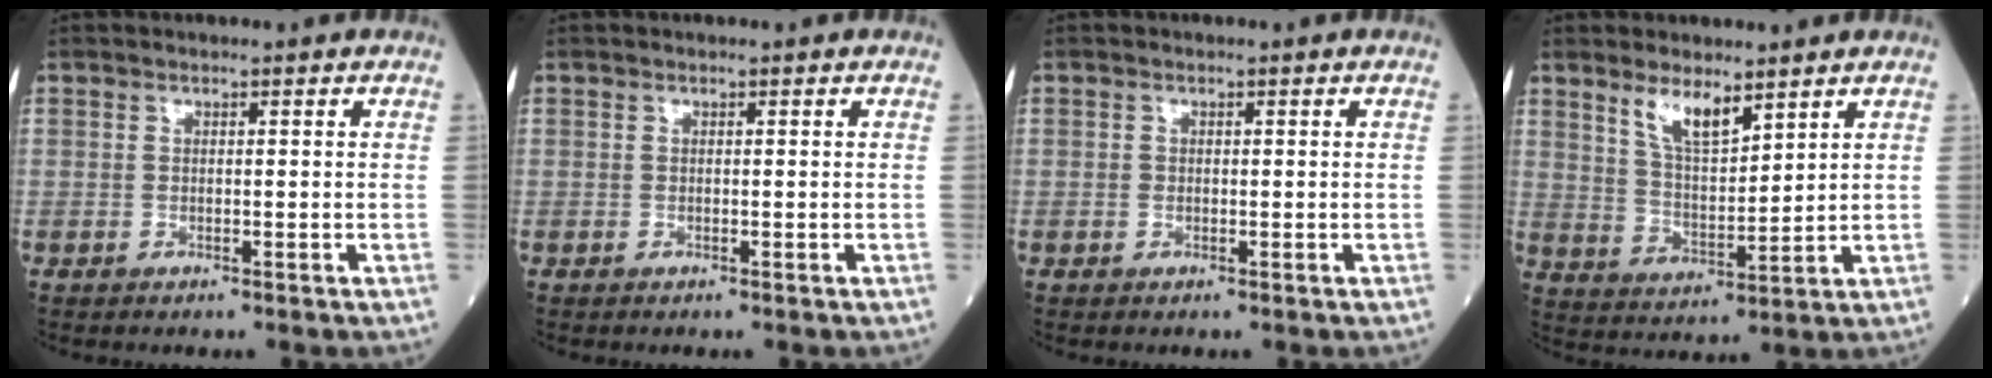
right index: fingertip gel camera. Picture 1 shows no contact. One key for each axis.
{"total": 0.0}
{"total": 0.5, "fx": -0.2, "fy": 0.5, "fz": 0.2, "tx": -0.004, "ty": 0.002, "tz": -0.004}
{"total": 6.6, "fx": 4.6, "fy": 1.7, "fz": 4.4, "tx": -0.089, "ty": -0.007, "tz": 0.092}